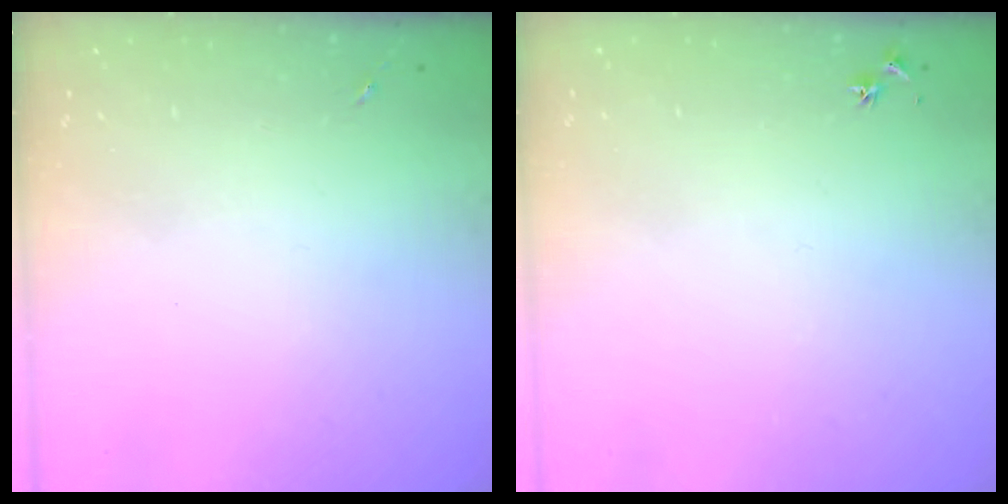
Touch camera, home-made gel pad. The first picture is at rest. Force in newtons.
{"total": 2.9, "press": 2.8, "slide": 0.3}